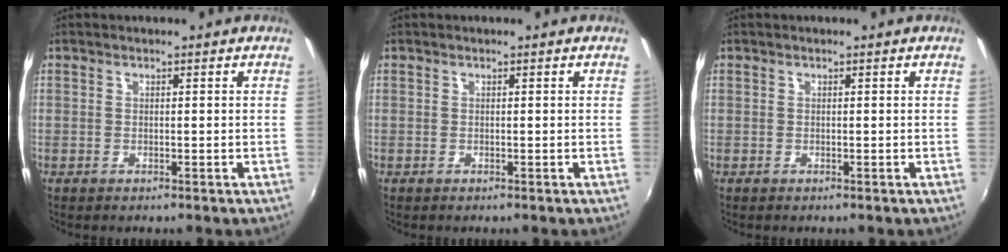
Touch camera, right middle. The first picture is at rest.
{"total": 0.0}
{"total": 0.0}